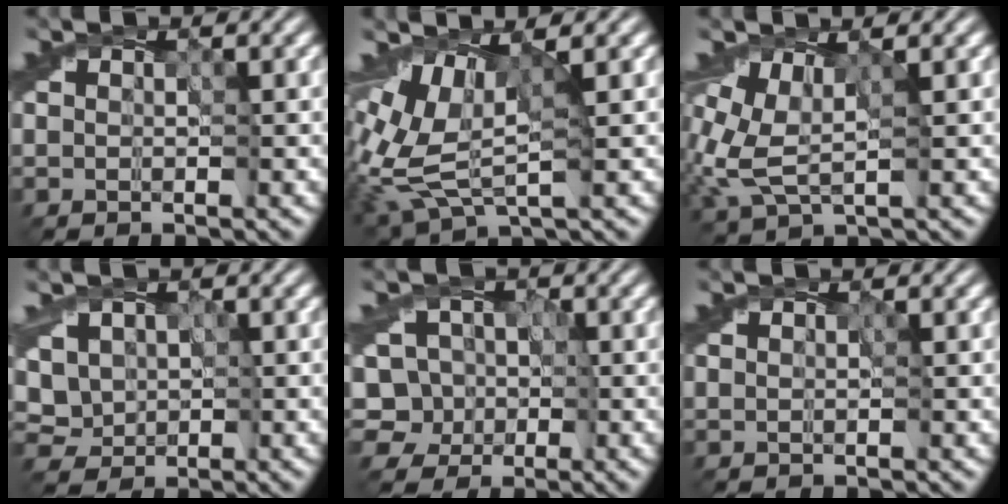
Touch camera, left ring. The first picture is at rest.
{"total": 5.2, "force": [0.4, 2.6, 4.5], "torque": [-0.117, -0.001, 0.009]}
{"total": 3.5, "force": [0.7, 1.8, 2.9], "torque": [-0.090, -0.005, 0.014]}
{"total": 3.7, "force": [1.3, 3.0, 1.6], "torque": [-0.040, 0.007, 0.035]}
{"total": 6.3, "force": [0.1, 5.8, 2.3], "torque": [-0.029, 0.041, -0.042]}
{"total": 0.0}